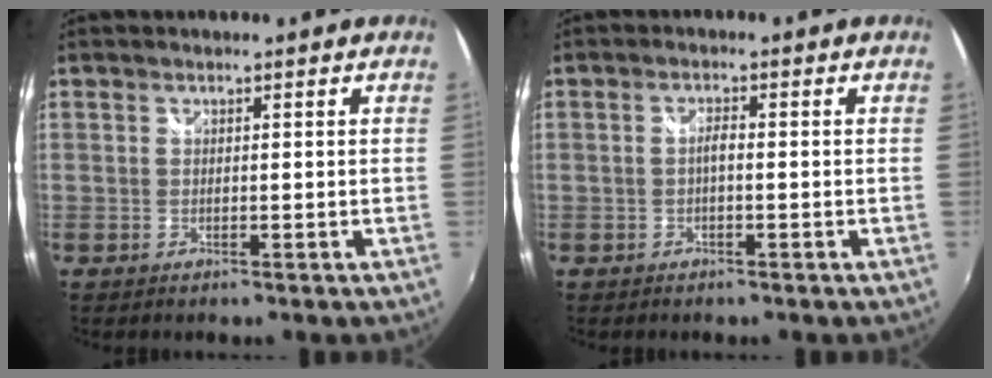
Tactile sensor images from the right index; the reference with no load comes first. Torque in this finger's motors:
{"motor_torque": [0.48, 0.29, 0.22, 0.04]}